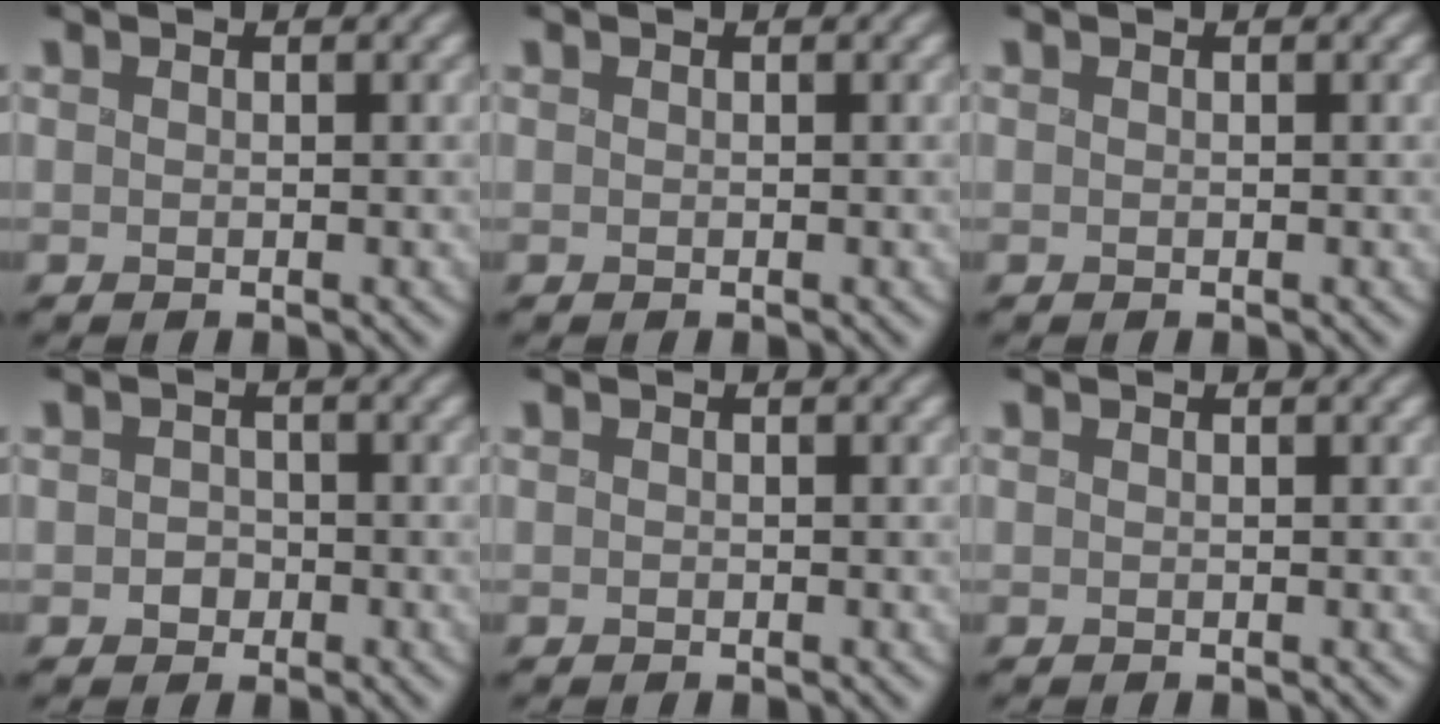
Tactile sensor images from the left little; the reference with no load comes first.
{"total": 0.0}
{"total": 0.0}
{"total": 1.7, "force": [-0.8, 1.3, 0.7], "torque": [-0.009, -0.002, -0.017]}
{"total": 0.0}
{"total": 0.0}